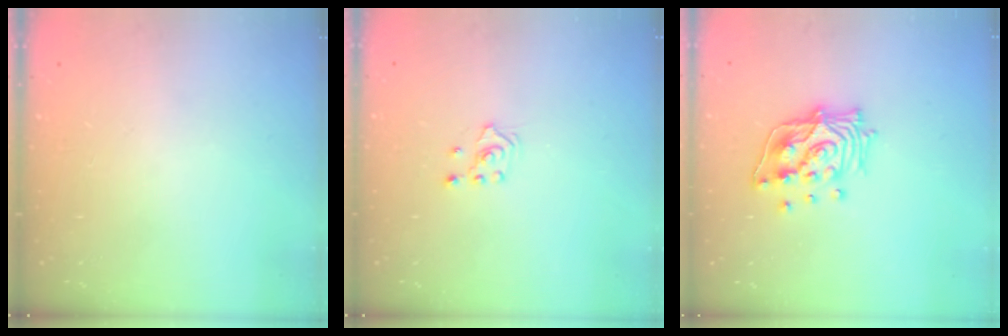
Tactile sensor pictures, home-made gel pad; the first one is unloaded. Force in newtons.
{"total": 2.1, "press": 1.8, "slide": 0.9}
{"total": 15.2, "press": 15.1, "slide": 2.0}